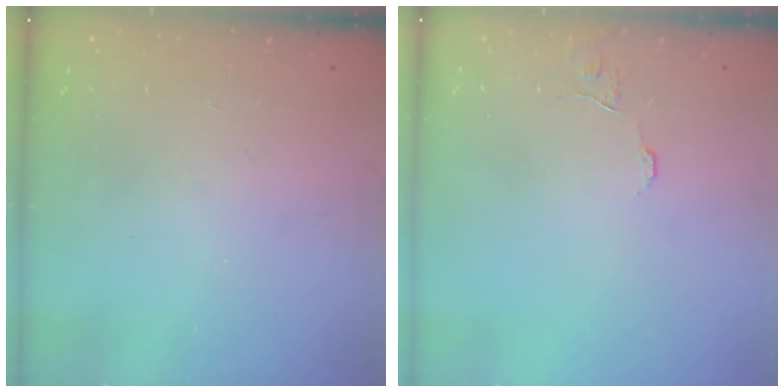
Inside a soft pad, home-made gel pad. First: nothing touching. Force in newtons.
{"total": 6.4, "press": 6.4, "slide": 0.5}